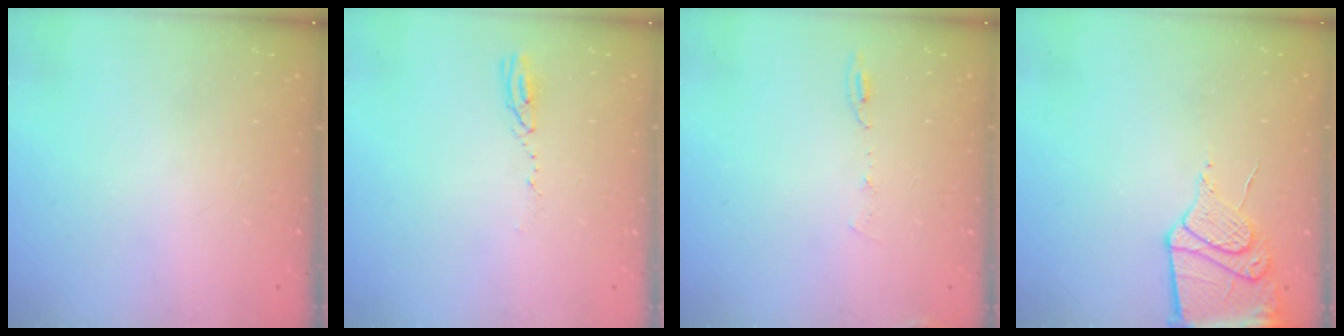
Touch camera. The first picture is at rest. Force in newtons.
{"total": 4.1, "press": 4.1, "slide": 0.4}
{"total": 6.4, "press": 6.2, "slide": 1.6}
{"total": 13.2, "press": 13.1, "slide": 1.7}